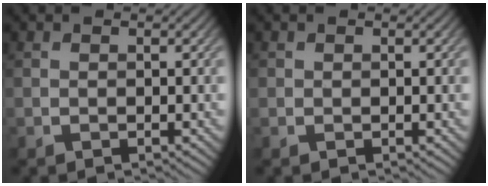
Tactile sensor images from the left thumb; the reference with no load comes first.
{"total": 0.5, "force": [-0.1, 0.5, 0.1], "torque": [0.001, -0.002, -0.003]}